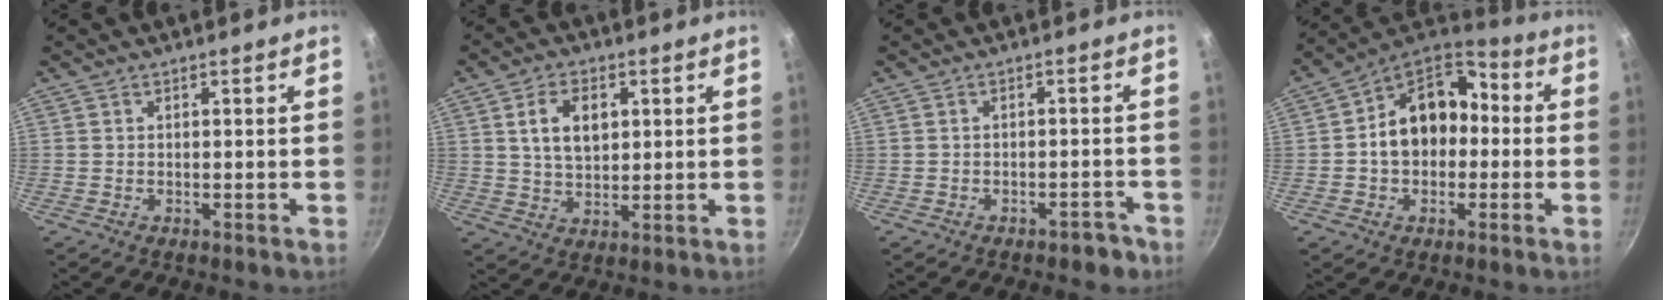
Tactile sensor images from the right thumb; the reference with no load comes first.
{"total": 8.2, "force": [2.3, 5.3, 5.9], "torque": [-0.086, -0.007, 0.042]}
{"total": 3.1, "force": [-2.2, 1.5, 1.4], "torque": [-0.003, 0.032, -0.012]}
{"total": 15.7, "force": [-0.2, 11.9, 10.4], "torque": [-0.130, 0.047, -0.019]}